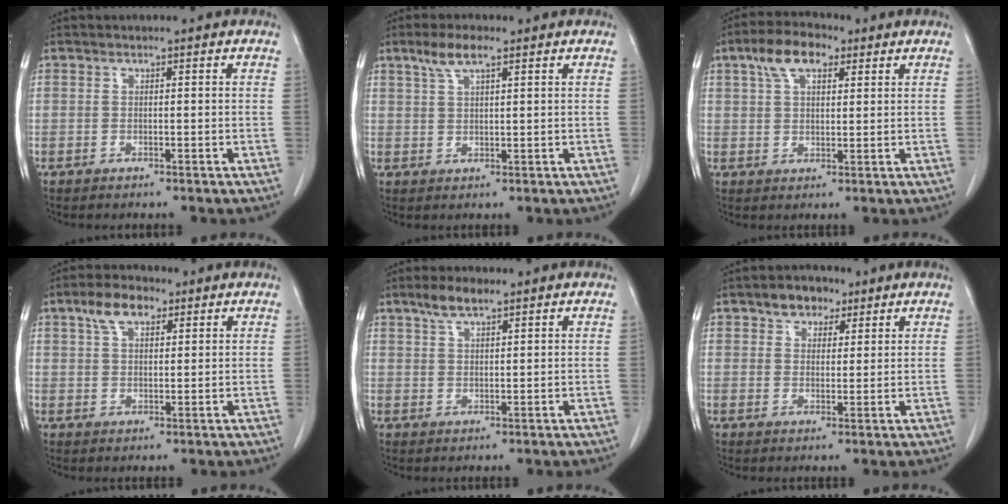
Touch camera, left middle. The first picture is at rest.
{"total": 4.4, "force": [2.8, 0.8, 3.2], "torque": [-0.071, 0.009, 0.058]}
{"total": 7.0, "force": [3.8, 3.2, 5.0], "torque": [-0.098, 0.022, 0.067]}
{"total": 5.7, "force": [3.3, 2.7, 3.8], "torque": [-0.076, 0.017, 0.062]}
{"total": 4.2, "force": [3.1, 1.0, 2.6], "torque": [-0.057, 0.007, 0.060]}
{"total": 4.7, "force": [3.0, 3.0, 2.0], "torque": [-0.029, 0.013, 0.051]}